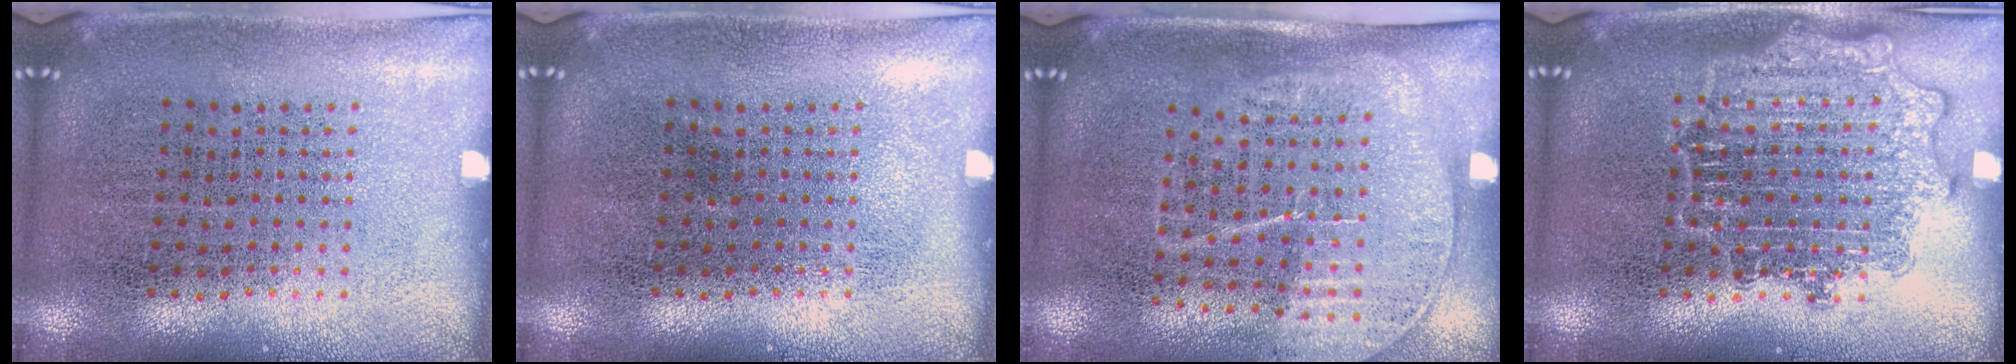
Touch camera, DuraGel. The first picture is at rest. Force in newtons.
{"total": 0.0}
{"total": 1.7, "press": 1.4, "slide": 0.9}
{"total": 3.0, "press": 3.0, "slide": 0.4}